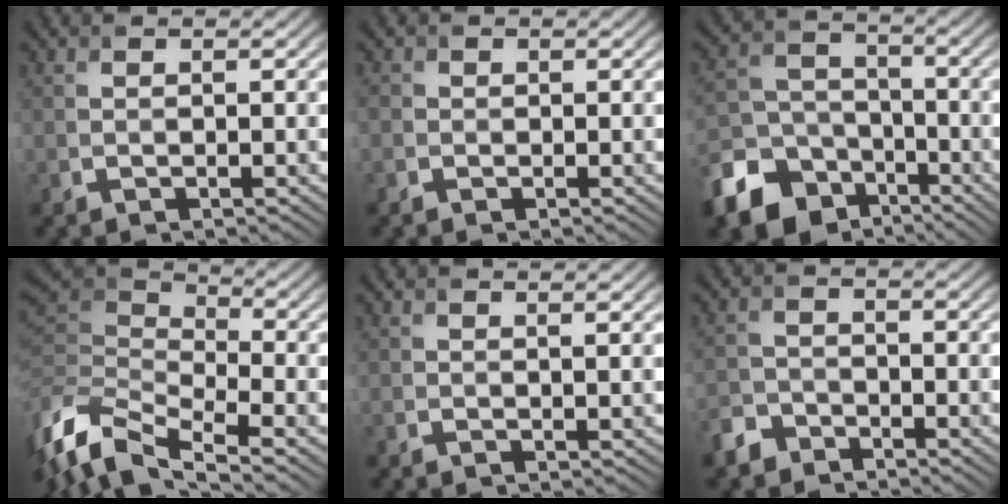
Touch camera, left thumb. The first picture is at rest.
{"total": 1.0, "force": [-0.2, 1.0, 0.1], "torque": [0.002, -0.006, -0.007]}
{"total": 12.0, "force": [-7.1, 8.2, 5.1], "torque": [-0.146, -0.033, -0.136]}
{"total": 11.0, "force": [-4.5, 5.2, 8.5], "torque": [-0.208, 0.004, -0.098]}
{"total": 1.2, "force": [0.9, 0.1, 0.8], "torque": [-0.014, 0.003, 0.012]}
{"total": 3.2, "force": [-2.6, 1.7, 0.9], "torque": [-0.019, -0.003, -0.066]}